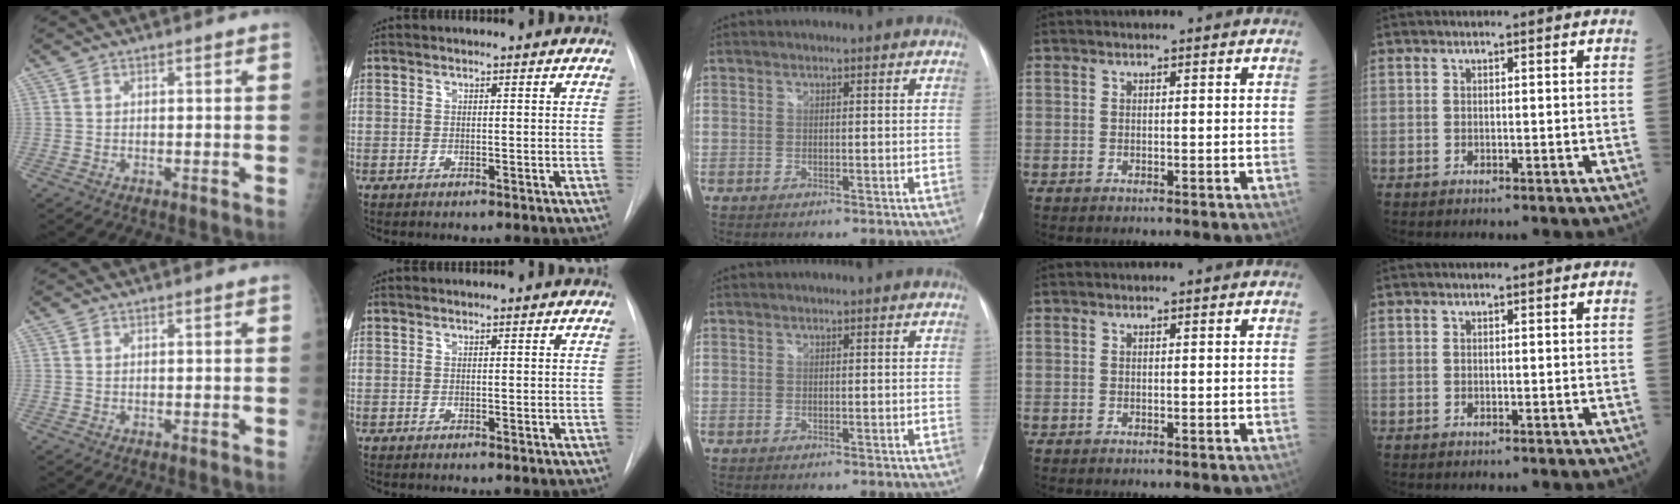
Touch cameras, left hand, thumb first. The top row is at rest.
{}